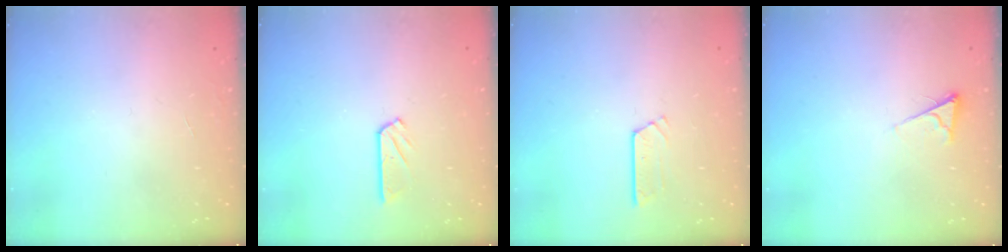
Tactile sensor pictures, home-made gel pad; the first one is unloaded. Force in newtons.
{"total": 5.4, "press": 5.3, "slide": 0.5}
{"total": 2.6, "press": 2.6, "slide": 0.2}
{"total": 3.9, "press": 3.8, "slide": 0.6}